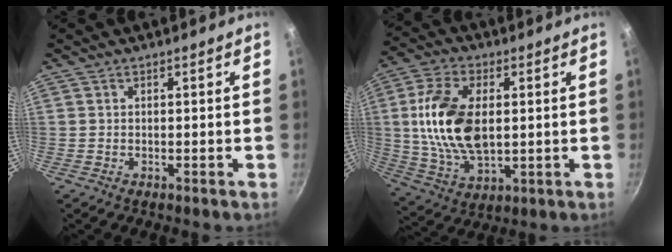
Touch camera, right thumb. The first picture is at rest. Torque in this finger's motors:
{"motor_torque": [2.23, 2.28, 1.83, -0.18, 0.57]}